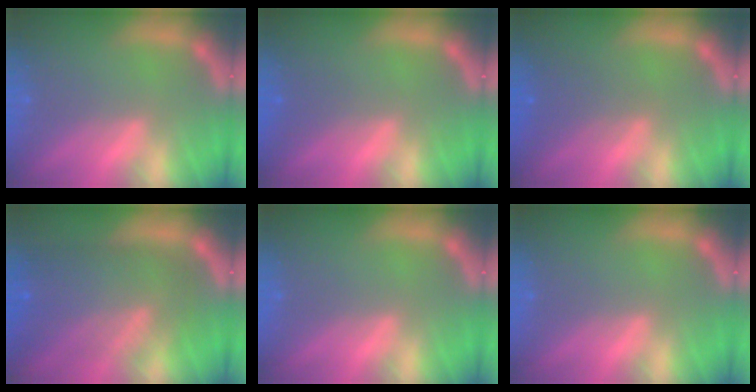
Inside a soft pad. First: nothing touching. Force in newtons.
{"total": 1.0}
{"total": 2.5}
{"total": 9.5}
{"total": 0.0}
{"total": 0.0}